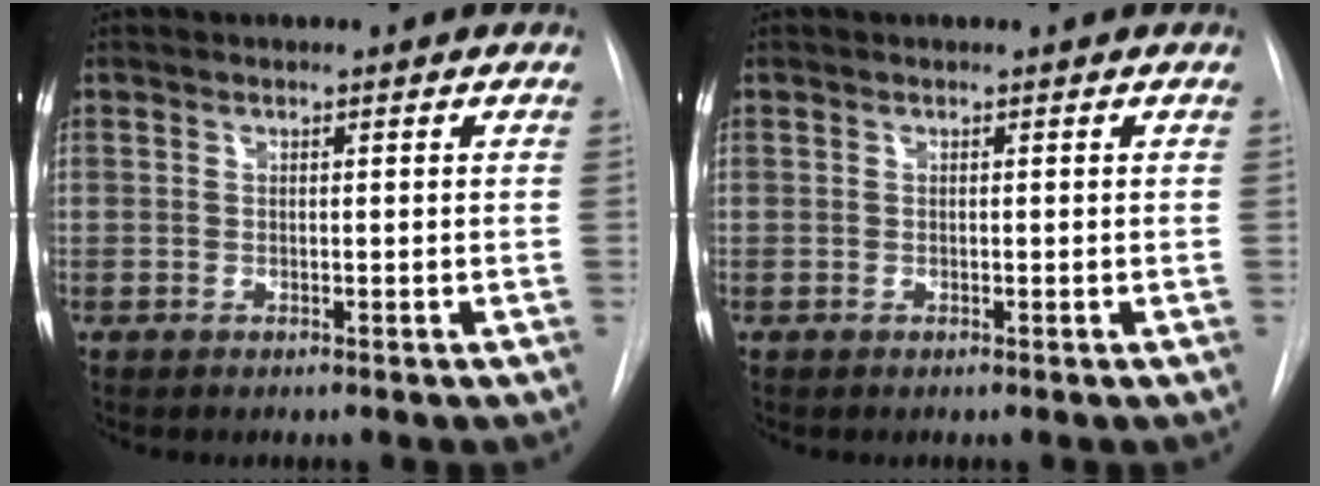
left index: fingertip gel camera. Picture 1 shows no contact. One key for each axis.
{"total": 0.0}